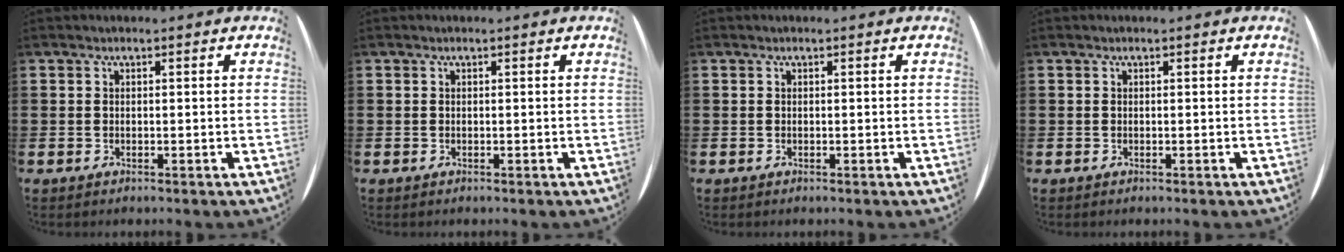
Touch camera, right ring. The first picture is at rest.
{"total": 0.0}
{"total": 0.0}
{"total": 0.0}